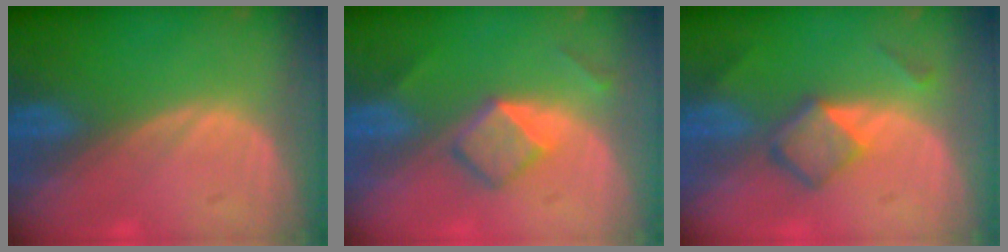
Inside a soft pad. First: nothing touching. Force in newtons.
{"total": 5.1, "press": 4.5, "slide": 2.3}
{"total": 5.1, "press": 4.7, "slide": 1.8}